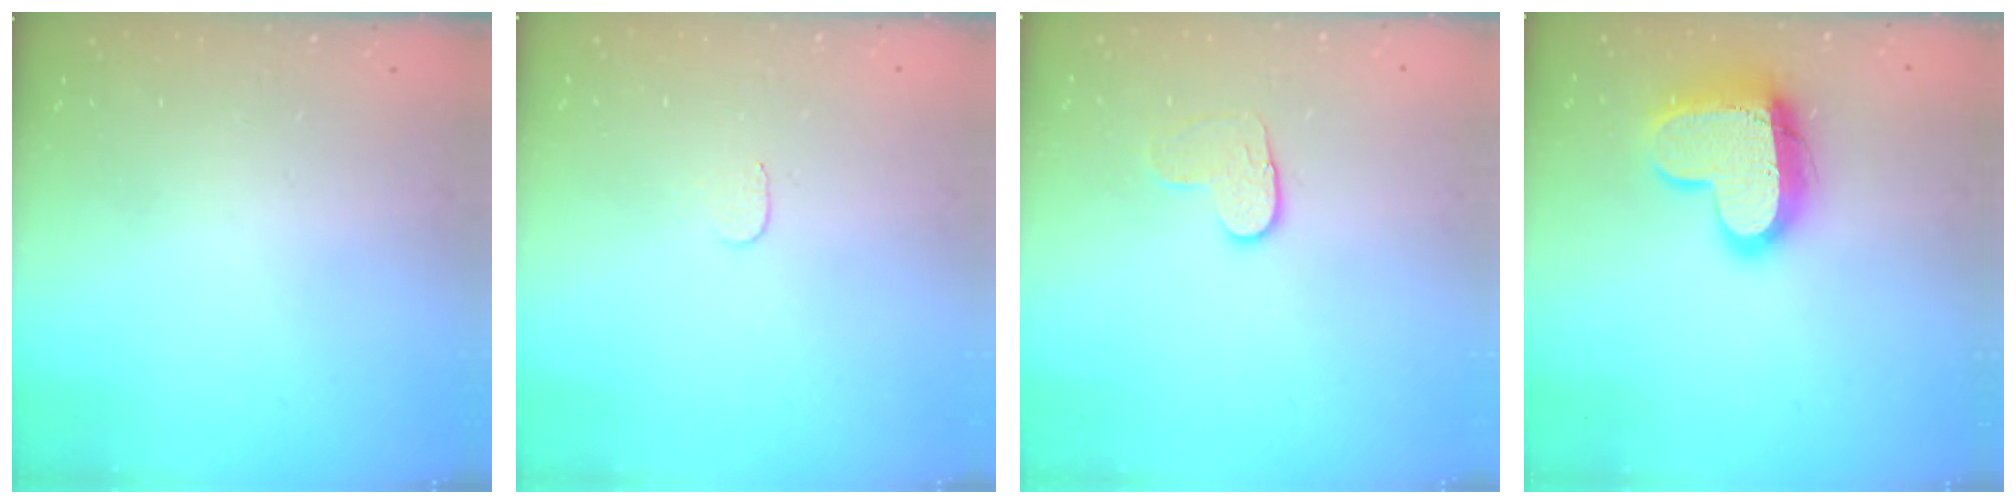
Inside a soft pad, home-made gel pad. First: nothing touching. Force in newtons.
{"total": 3.0, "press": 3.0, "slide": 0.3}
{"total": 4.9, "press": 4.8, "slide": 0.5}
{"total": 16.2, "press": 16.2, "slide": 1.4}